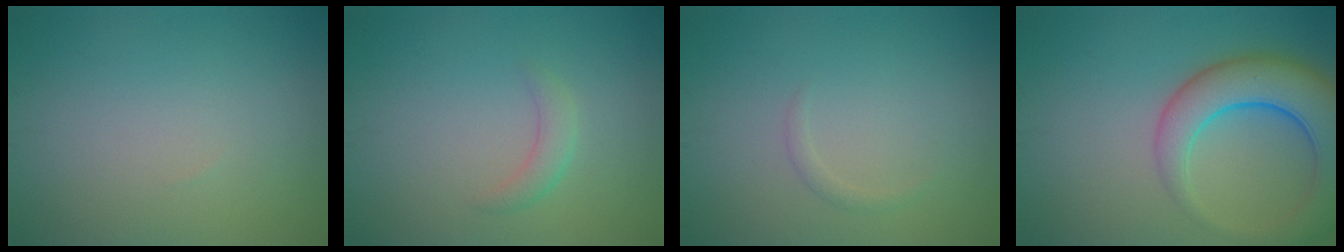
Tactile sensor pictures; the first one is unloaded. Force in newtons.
{"total": 1.6, "press": 1.6, "slide": 0.1}
{"total": 0.8, "press": 0.8, "slide": 0.0}
{"total": 8.4, "press": 8.4, "slide": 0.5}